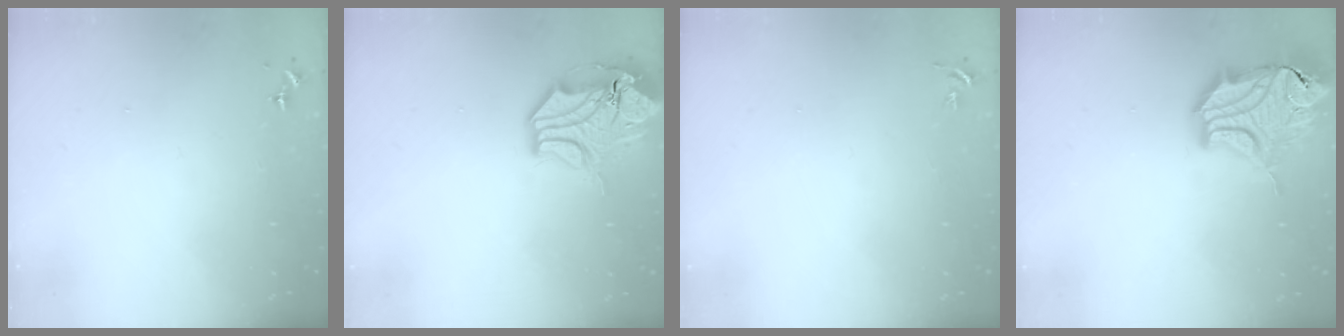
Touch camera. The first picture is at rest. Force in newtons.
{"total": 15.1, "press": 14.9, "slide": 2.5}
{"total": 3.7, "press": 3.7, "slide": 0.5}
{"total": 20.0, "press": 19.8, "slide": 2.7}